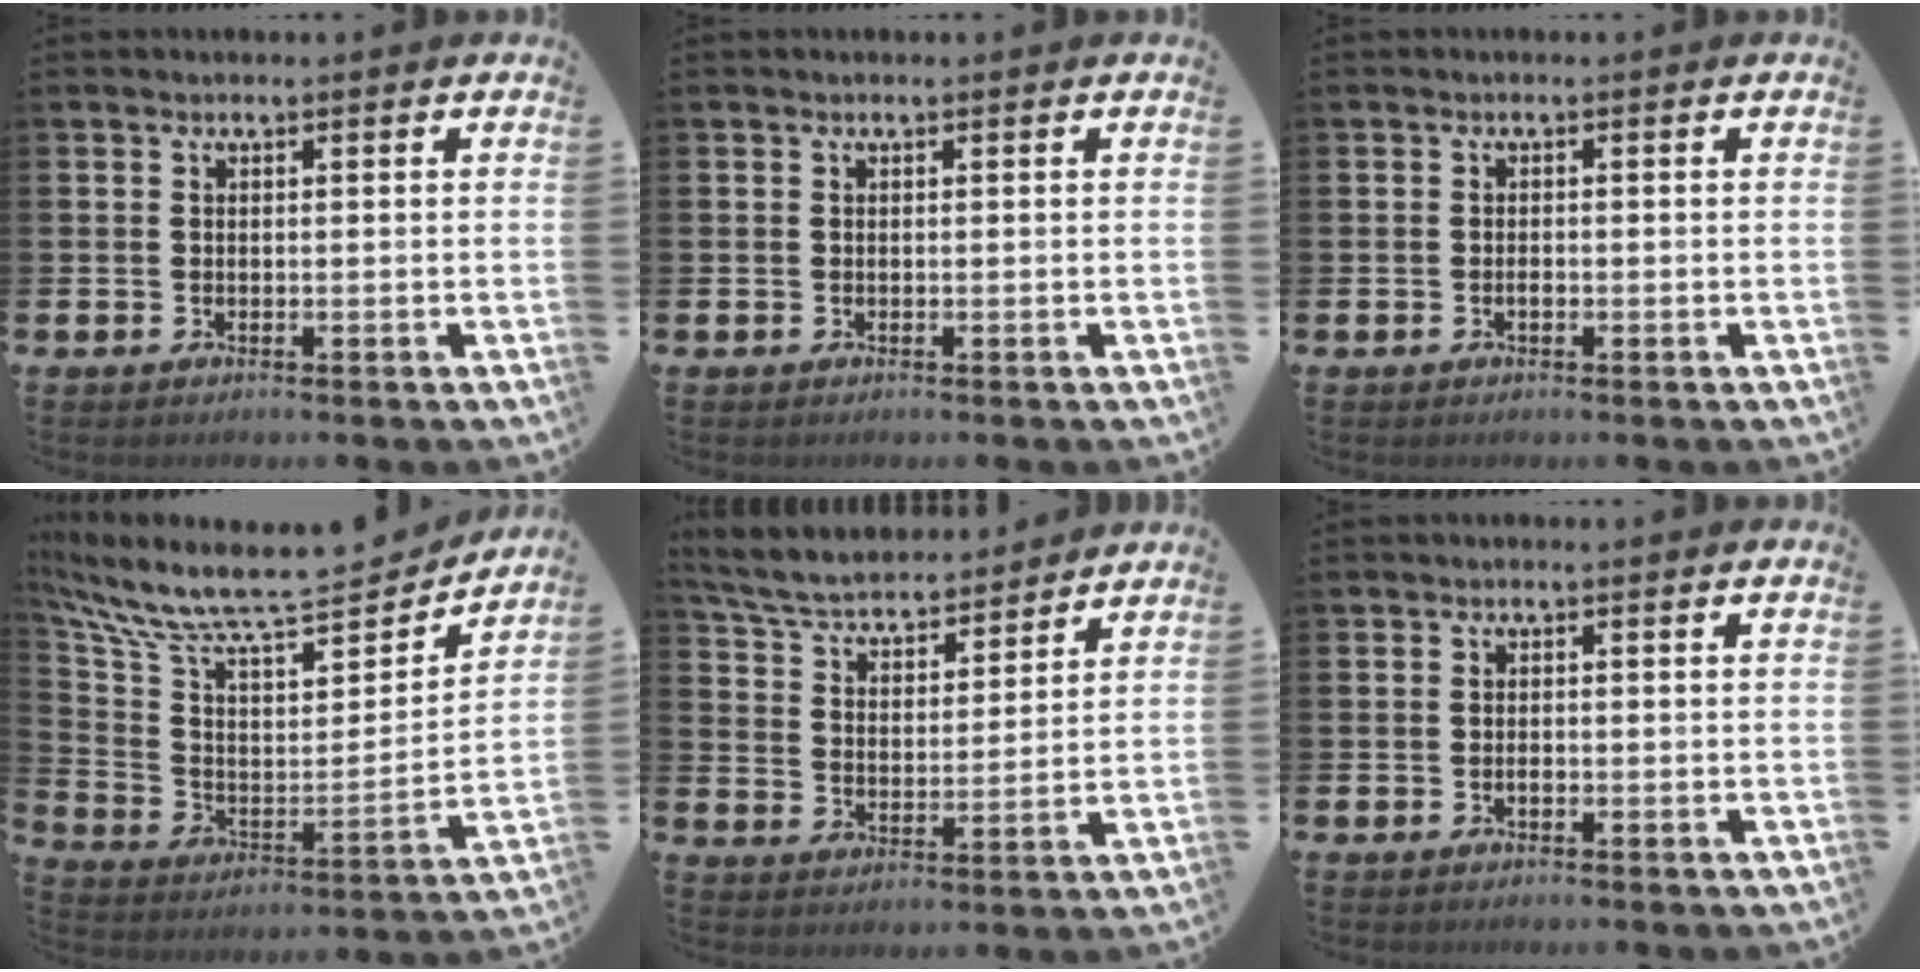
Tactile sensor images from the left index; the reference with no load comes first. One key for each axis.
{"total": 0.0}
{"total": 0.8, "fx": -0.3, "fy": 0.4, "fz": 0.7, "tx": -0.015, "ty": 0.001, "tz": -0.006}
{"total": 9.0, "fx": 8.1, "fy": 2.1, "fz": 3.3, "tx": -0.108, "ty": -0.071, "tz": 0.133}
{"total": 5.9, "fx": 5.5, "fy": 1.3, "fz": 1.4, "tx": -0.054, "ty": -0.041, "tz": 0.093}
{"total": 0.7, "fx": -0.3, "fy": 0.3, "fz": 0.6, "tx": -0.013, "ty": 0.001, "tz": -0.005}